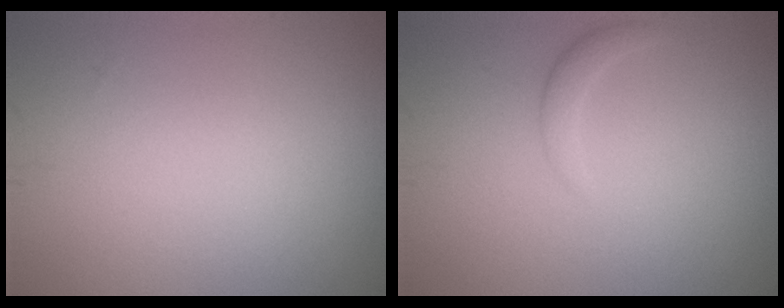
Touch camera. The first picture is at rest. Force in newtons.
{"total": 1.1, "press": 1.1, "slide": 0.1}